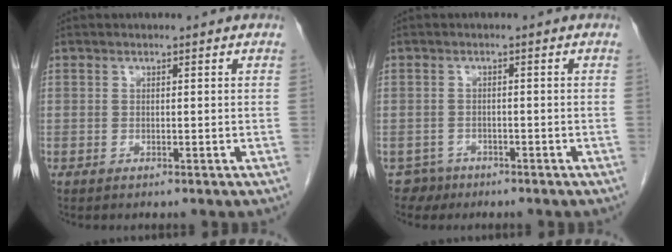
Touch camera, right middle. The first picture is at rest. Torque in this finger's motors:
{"motor_torque": [-0.32, -0.36, -0.12, -0.04]}